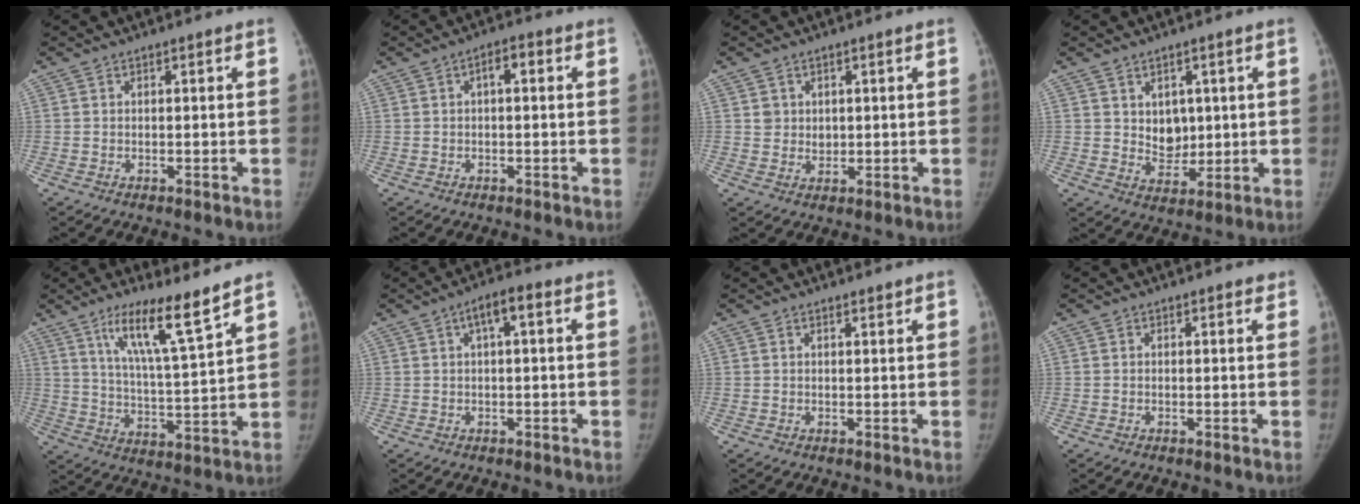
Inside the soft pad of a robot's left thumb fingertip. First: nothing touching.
{"total": 3.1, "force": [0.6, 1.3, 2.7], "torque": [-0.040, 0.010, 0.004]}
{"total": 3.0, "force": [1.0, 2.7, 0.7], "torque": [0.005, -0.005, 0.020]}
{"total": 6.1, "force": [1.4, 4.8, 3.6], "torque": [-0.024, -0.015, 0.032]}
{"total": 12.9, "force": [8.9, 1.3, 9.3], "torque": [-0.152, -0.060, 0.157]}
{"total": 4.3, "force": [1.1, 1.3, 3.9], "torque": [-0.064, 0.015, 0.013]}
{"total": 0.7, "force": [0.6, 0.1, 0.3], "torque": [-0.007, -0.005, 0.011]}
{"total": 0.6, "force": [0.5, 0.3, 0.2], "torque": [-0.002, -0.003, 0.003]}